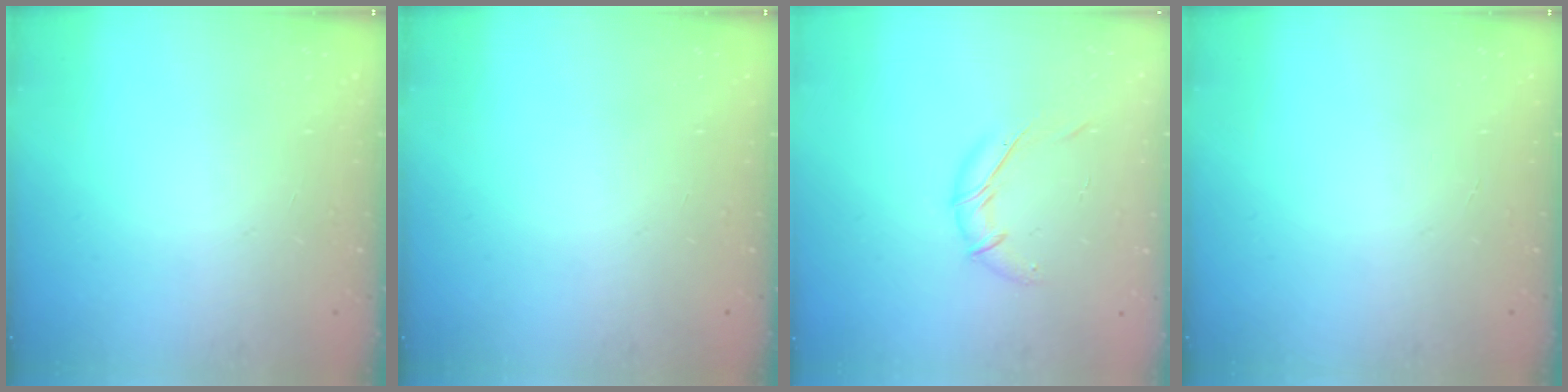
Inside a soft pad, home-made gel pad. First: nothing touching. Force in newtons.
{"total": 0.0}
{"total": 8.0, "press": 8.0, "slide": 0.4}
{"total": 0.0}